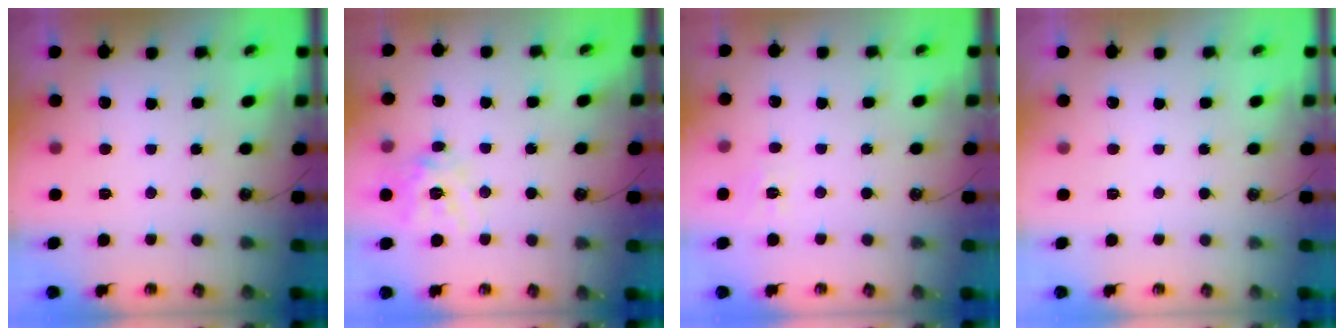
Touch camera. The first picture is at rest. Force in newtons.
{"total": 12.7, "press": 12.6, "slide": 1.4}
{"total": 3.9, "press": 3.9, "slide": 0.6}
{"total": 0.0}